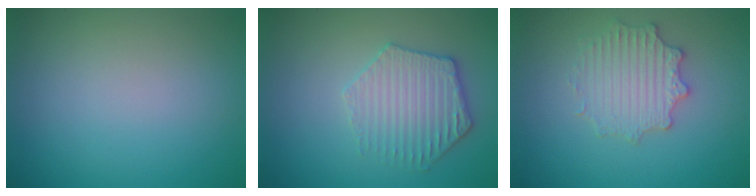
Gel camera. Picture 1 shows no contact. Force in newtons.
{"total": 3.5, "press": 3.4, "slide": 0.4}
{"total": 2.9, "press": 2.9, "slide": 0.6}